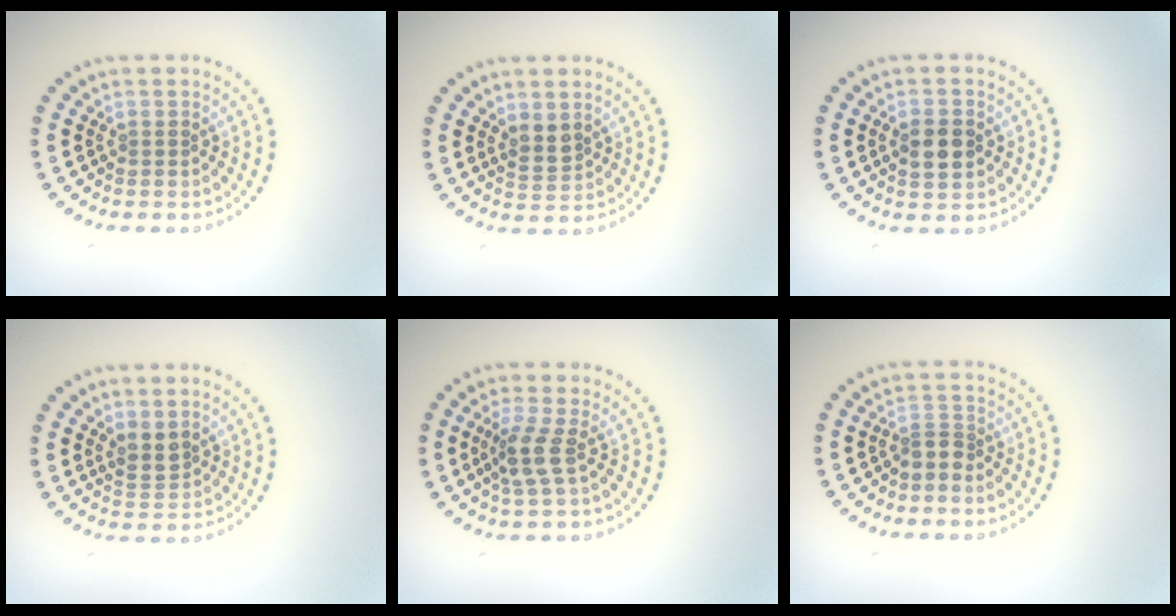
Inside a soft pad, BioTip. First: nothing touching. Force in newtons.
{"total": 1.8, "press": 1.5, "slide": 0.9}
{"total": 2.8, "press": 2.8, "slide": 0.2}
{"total": 1.7, "press": 1.6, "slide": 0.8}
{"total": 2.7, "press": 2.1, "slide": 1.7}
{"total": 1.8, "press": 1.3, "slide": 1.2}